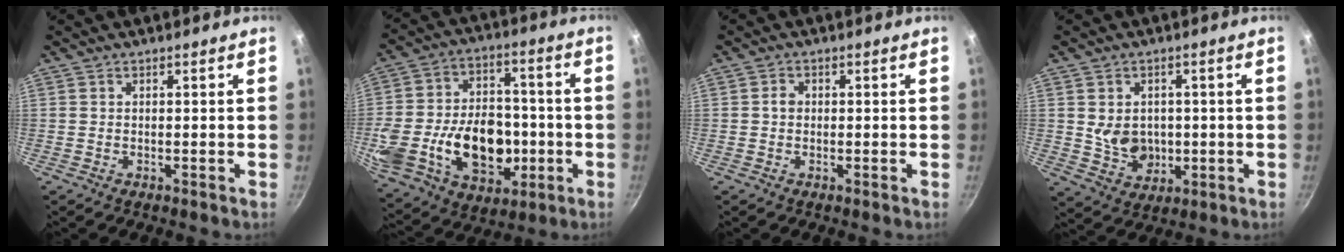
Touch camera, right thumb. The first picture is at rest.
{"total": 26.5, "force": [-4.6, 18.4, 18.5], "torque": [-0.331, 0.033, -0.060]}
{"total": 1.6, "force": [0.0, 1.4, 0.9], "torque": [-0.013, 0.008, -0.001]}
{"total": 7.5, "force": [0.0, 6.0, 4.5], "torque": [-0.053, -0.006, 0.015]}